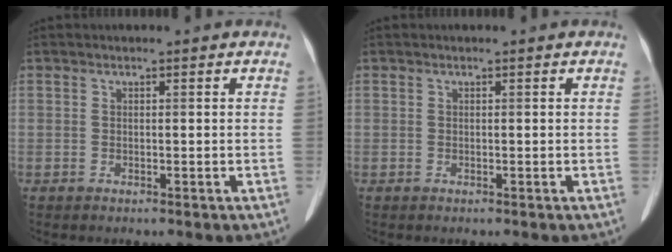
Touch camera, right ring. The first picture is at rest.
{"total": 0.0}